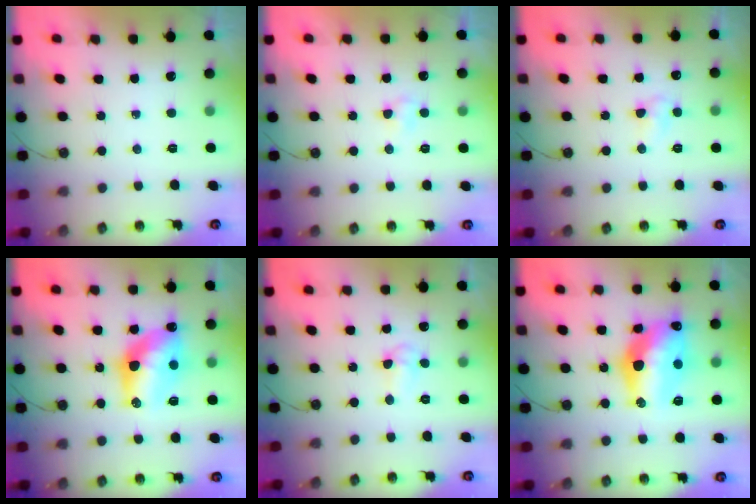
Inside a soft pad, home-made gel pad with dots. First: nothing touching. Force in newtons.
{"total": 2.9, "press": 2.9, "slide": 0.3}
{"total": 5.7, "press": 5.7, "slide": 0.5}
{"total": 13.4, "press": 13.3, "slide": 1.0}
{"total": 4.3, "press": 3.5, "slide": 2.5}
{"total": 16.3, "press": 16.3, "slide": 1.4}